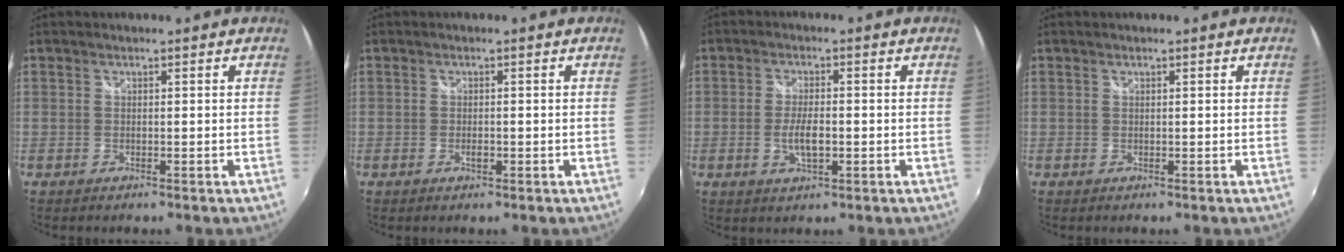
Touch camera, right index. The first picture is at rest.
{"total": 1.2, "force": [-0.4, 0.7, 0.9], "torque": [-0.016, -0.001, -0.008]}
{"total": 4.7, "force": [-1.1, 1.7, 4.3], "torque": [-0.086, -0.004, -0.019]}
{"total": 0.0}